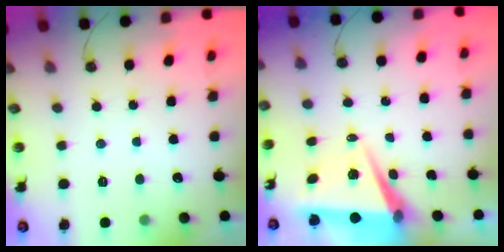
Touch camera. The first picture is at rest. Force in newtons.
{"total": 8.1, "press": 6.9, "slide": 4.2}